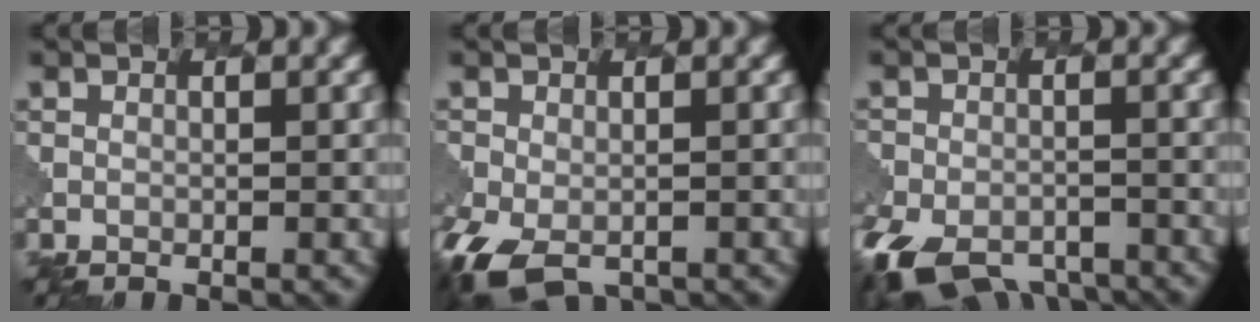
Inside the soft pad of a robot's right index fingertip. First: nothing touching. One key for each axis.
{"total": 5.1, "fx": -3.1, "fy": 2.9, "fz": 2.8, "tx": -0.057, "ty": -0.023, "tz": -0.054}
{"total": 9.2, "fx": -6.9, "fy": 4.7, "fz": 3.9, "tx": -0.066, "ty": -0.029, "tz": -0.103}